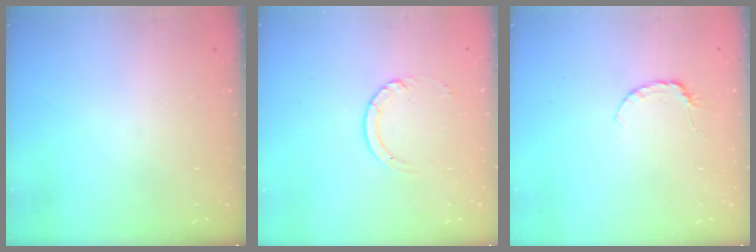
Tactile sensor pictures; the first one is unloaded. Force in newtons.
{"total": 3.0, "press": 2.9, "slide": 0.4}
{"total": 4.0, "press": 4.0, "slide": 0.5}